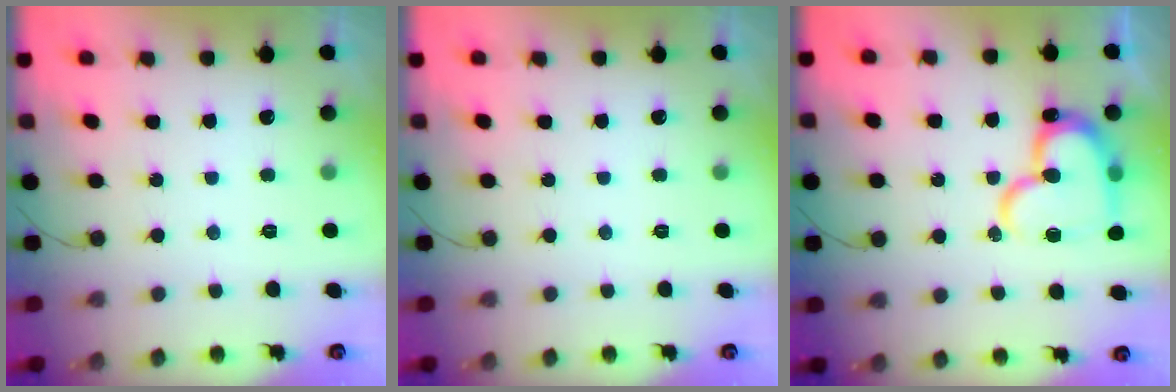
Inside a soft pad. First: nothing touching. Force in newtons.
{"total": 0.0}
{"total": 19.1, "press": 19.0, "slide": 1.9}